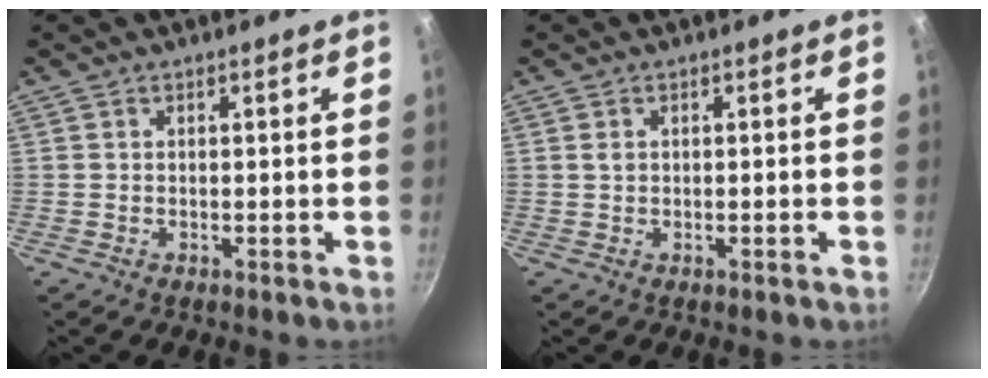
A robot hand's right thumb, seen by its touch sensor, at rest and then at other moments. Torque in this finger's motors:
{"motor_torque": [0.11, 0.59, 0.19, 0.00, 0.11]}